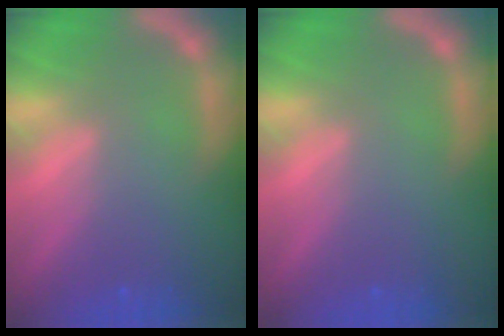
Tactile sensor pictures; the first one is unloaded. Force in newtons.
{"total": 0.0}